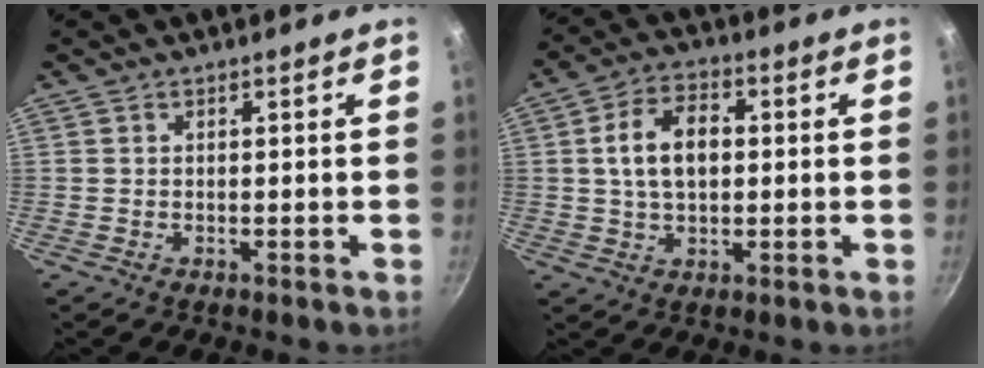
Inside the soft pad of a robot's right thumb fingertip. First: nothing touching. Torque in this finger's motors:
{"motor_torque": [-1.03, 1.20, 0.87, 0.41, 0.15]}